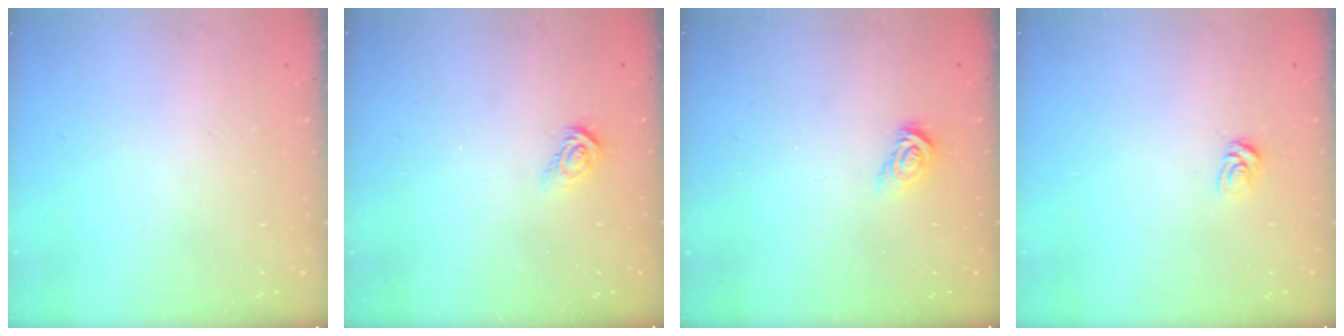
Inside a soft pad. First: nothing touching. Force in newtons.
{"total": 5.3, "press": 5.3, "slide": 0.4}
{"total": 4.9, "press": 4.9, "slide": 0.3}
{"total": 4.8, "press": 4.8, "slide": 0.4}